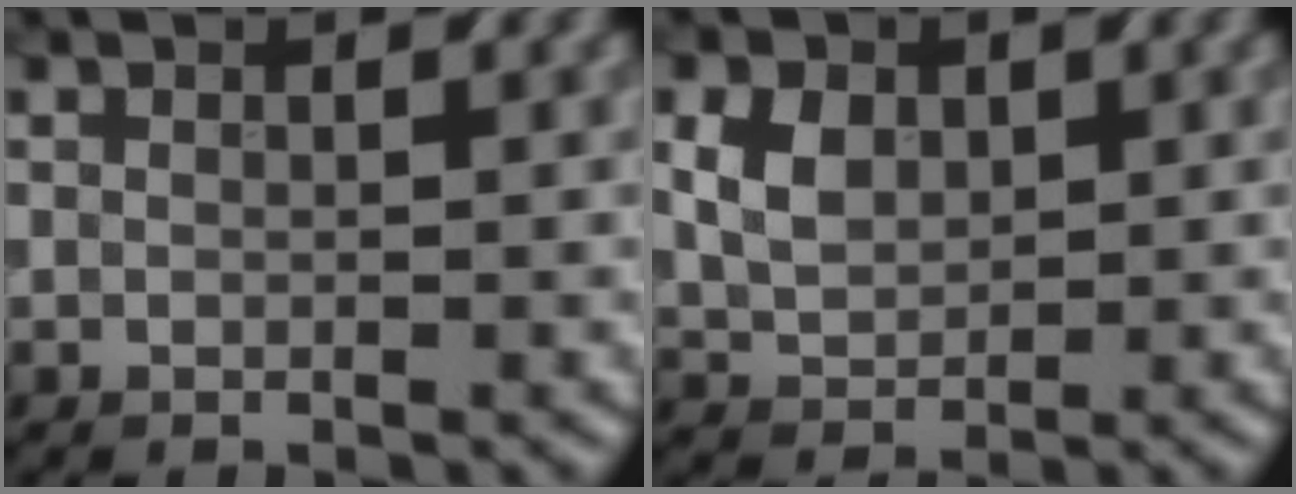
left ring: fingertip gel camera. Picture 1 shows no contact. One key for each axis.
{"total": 3.4, "fx": 1.0, "fy": 2.4, "fz": 2.2, "tx": -0.053, "ty": 0.008, "tz": 0.024}